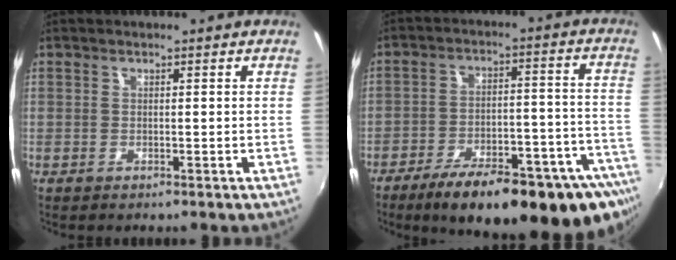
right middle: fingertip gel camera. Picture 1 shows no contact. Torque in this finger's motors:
{"motor_torque": [1.74, -0.40, 0.83, 0.21]}